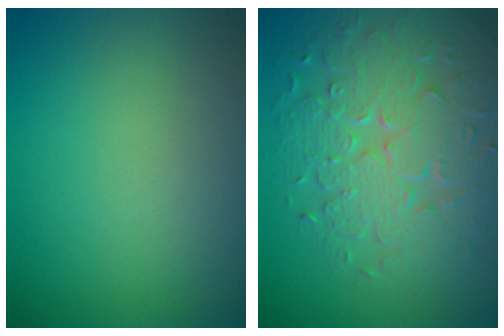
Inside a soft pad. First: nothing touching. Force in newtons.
{"total": 8.1, "press": 5.8, "slide": 5.6}